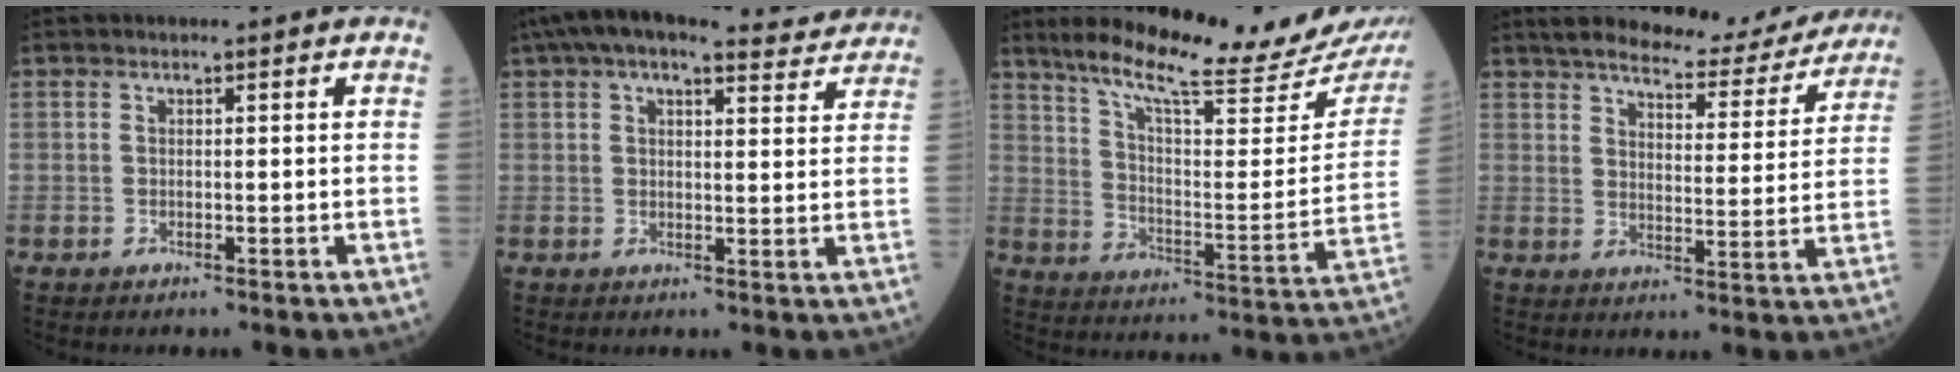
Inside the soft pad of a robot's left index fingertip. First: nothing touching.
{"total": 14.5, "force": [12.8, 3.5, 6.0], "torque": [-0.091, 0.036, 0.165]}
{"total": 23.5, "force": [20.3, 1.8, 11.6], "torque": [-0.186, -0.059, 0.278]}
{"total": 16.2, "force": [14.8, 3.4, 5.6], "torque": [-0.070, -0.013, 0.188]}